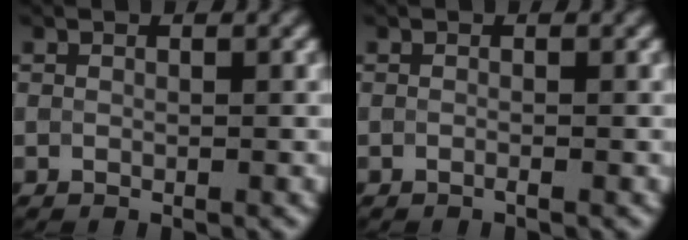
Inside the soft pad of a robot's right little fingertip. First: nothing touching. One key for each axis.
{"total": 0.7, "fx": -0.7, "fy": -0.2, "fz": 0.0, "tx": 0.000, "ty": -0.009, "tz": -0.013}